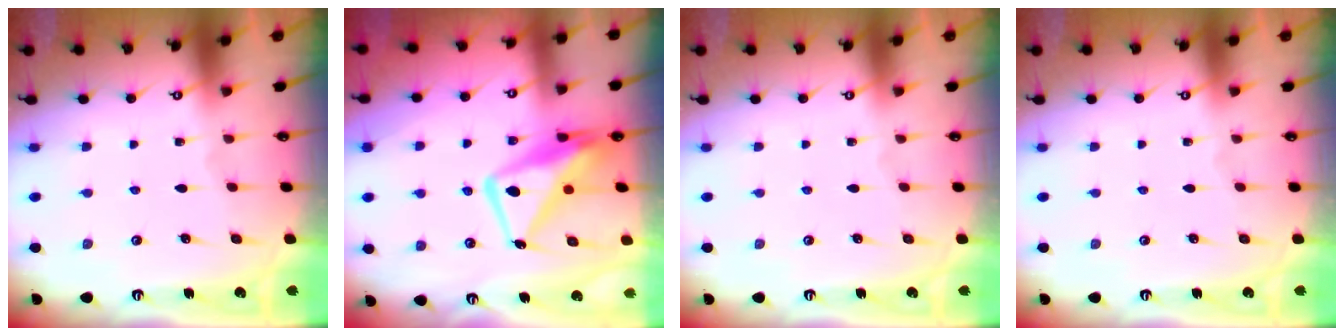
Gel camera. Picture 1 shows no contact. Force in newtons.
{"total": 14.0, "press": 13.9, "slide": 1.6}
{"total": 0.0}
{"total": 0.0}